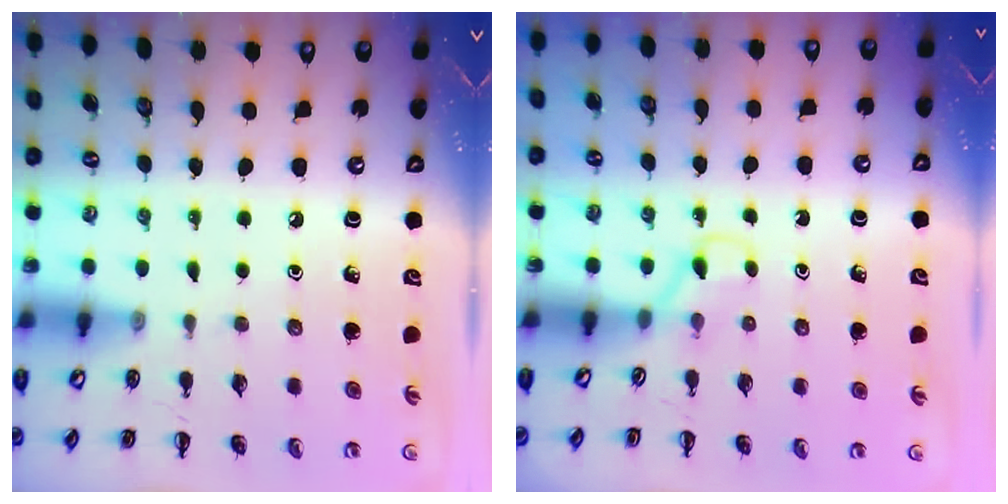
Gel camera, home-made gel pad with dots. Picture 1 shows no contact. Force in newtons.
{"total": 3.2, "press": 3.0, "slide": 1.2}